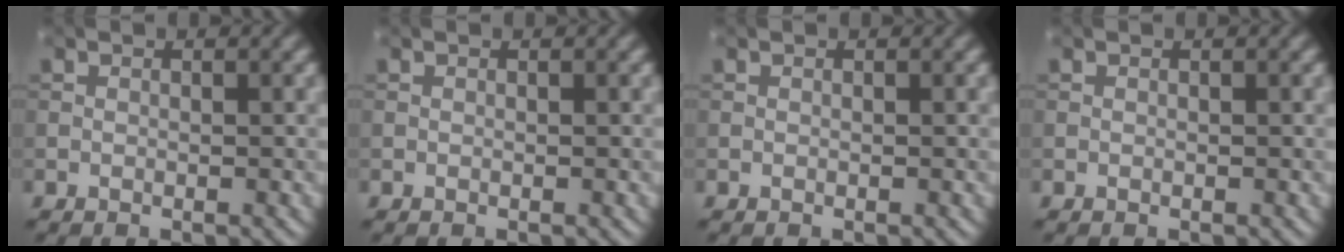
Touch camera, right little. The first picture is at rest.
{"total": 0.0}
{"total": 0.0}
{"total": 0.0}